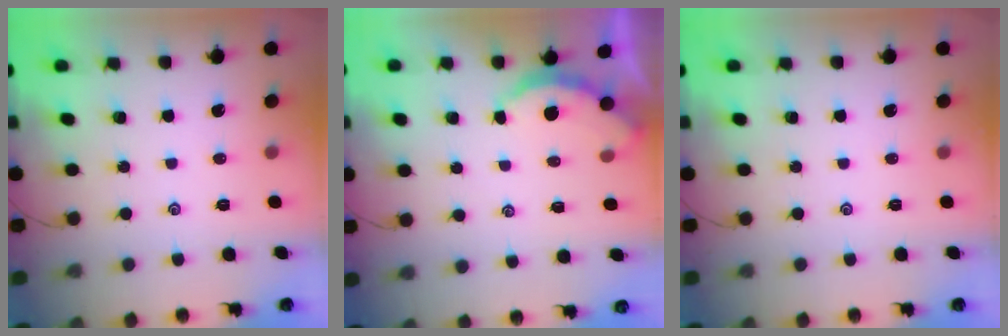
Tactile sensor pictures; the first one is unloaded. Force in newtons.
{"total": 2.3, "press": 2.3, "slide": 0.3}
{"total": 0.0}